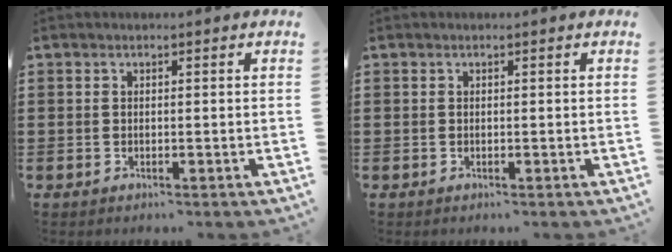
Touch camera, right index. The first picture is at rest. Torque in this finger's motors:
{"motor_torque": [-0.02, 0.03, 0.00, 0.00]}